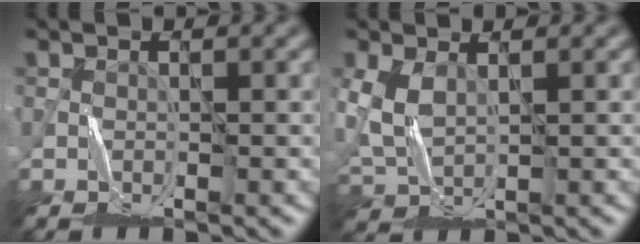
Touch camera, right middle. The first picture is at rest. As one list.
[{"total": 3.3, "force": [1.1, 1.8, 2.6], "torque": [-0.077, 0.002, 0.026]}]